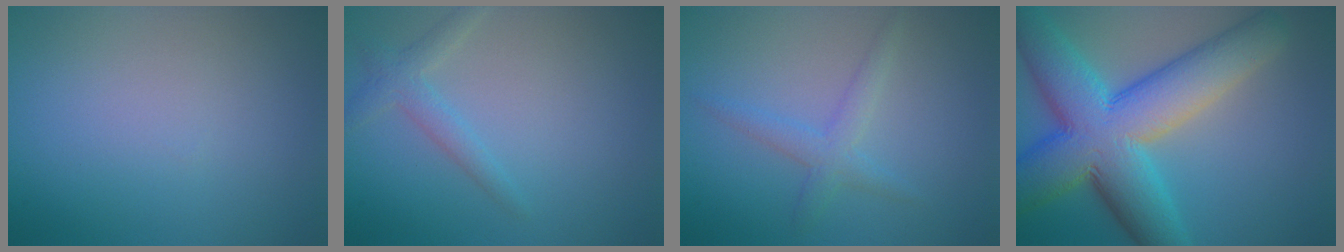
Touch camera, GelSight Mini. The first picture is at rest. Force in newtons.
{"total": 1.9, "press": 1.9, "slide": 0.1}
{"total": 2.1, "press": 2.1, "slide": 0.3}
{"total": 12.3, "press": 12.3, "slide": 0.5}